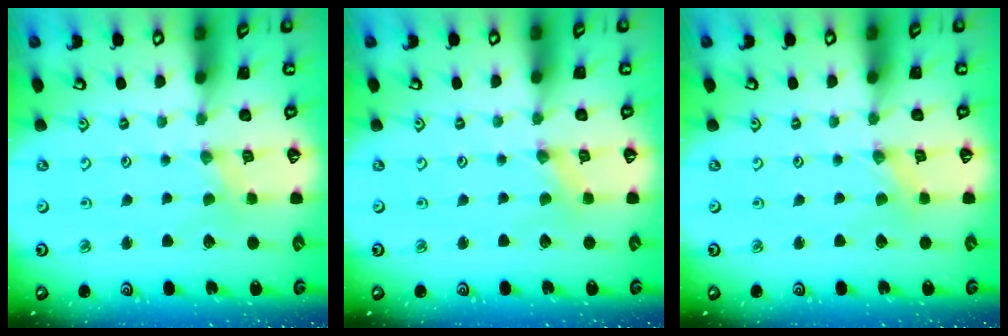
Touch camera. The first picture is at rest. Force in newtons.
{"total": 0.0}
{"total": 0.0}